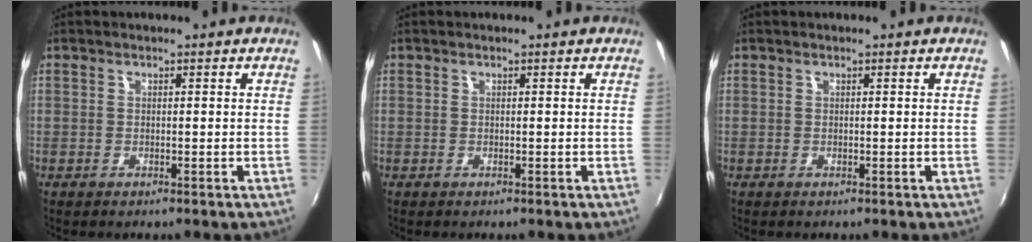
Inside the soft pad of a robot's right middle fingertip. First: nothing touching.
{"total": 0.0}
{"total": 0.0}